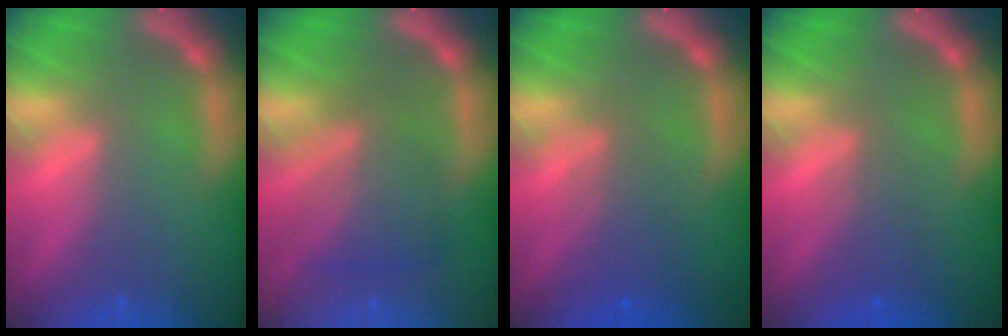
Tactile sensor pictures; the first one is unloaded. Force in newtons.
{"total": 5.5}
{"total": 3.6}
{"total": 2.5}